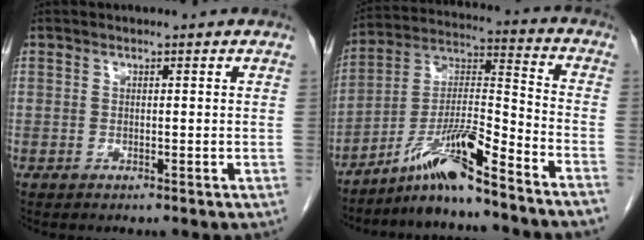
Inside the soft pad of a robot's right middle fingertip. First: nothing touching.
{"total": 11.6, "force": [-9.0, -0.6, 7.4], "torque": [-0.140, 0.005, -0.161]}